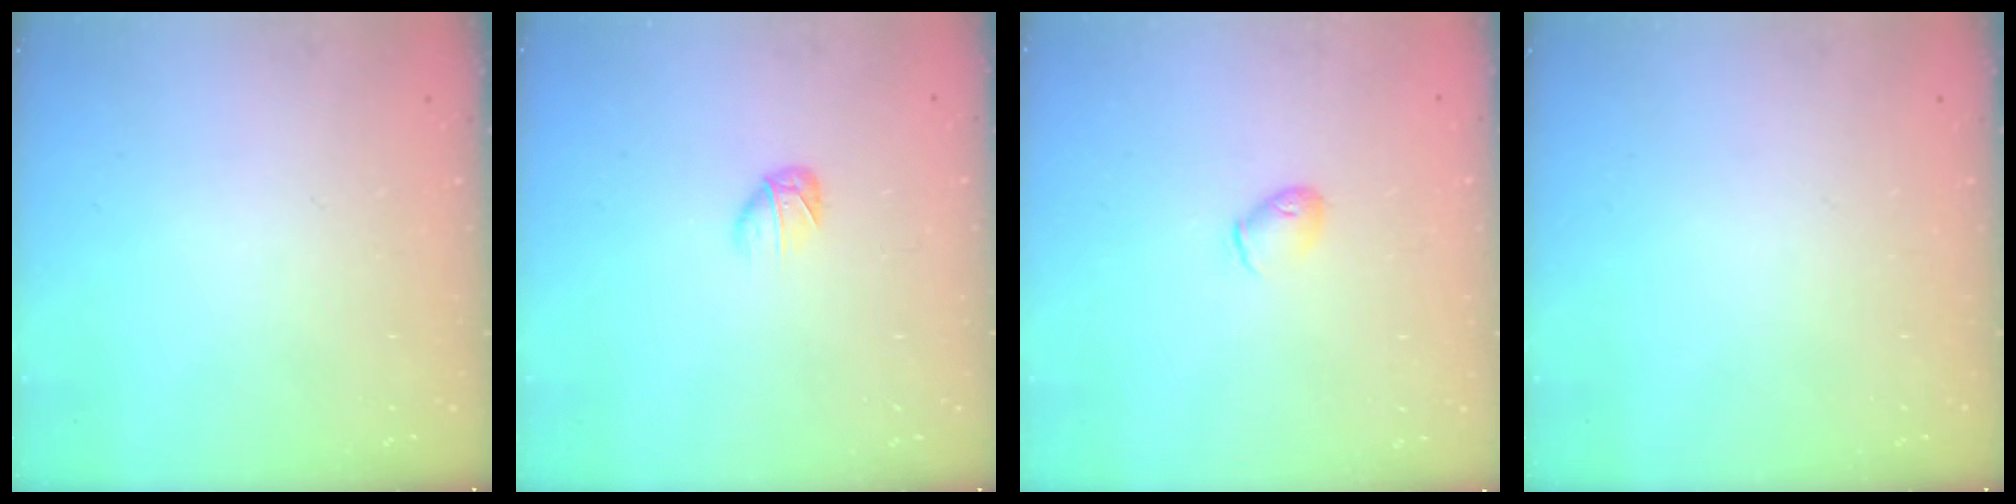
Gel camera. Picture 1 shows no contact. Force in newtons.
{"total": 3.2, "press": 3.0, "slide": 0.9}
{"total": 5.3, "press": 5.2, "slide": 1.0}
{"total": 0.0}